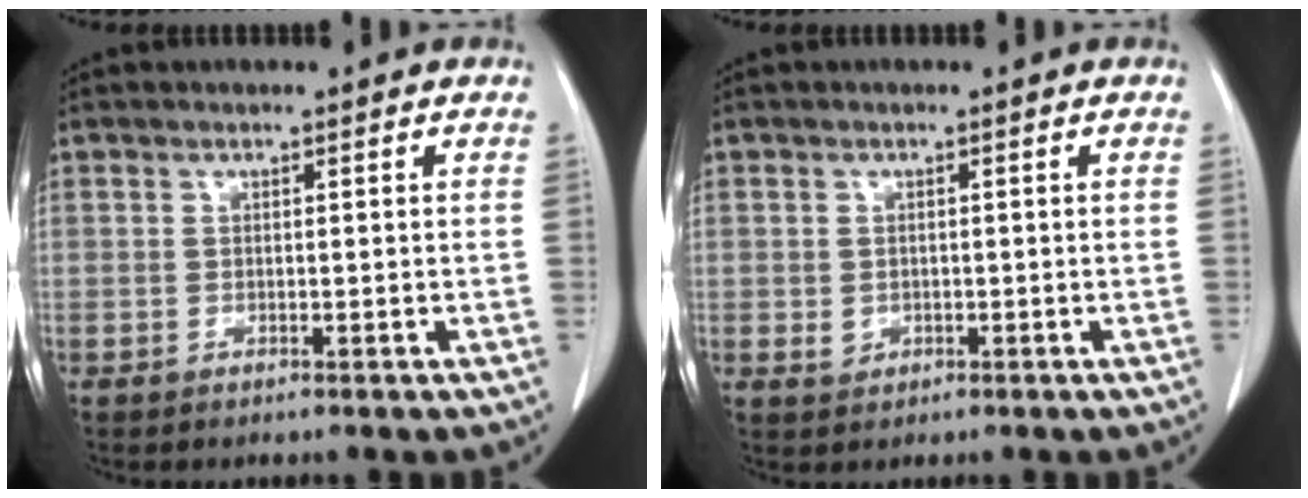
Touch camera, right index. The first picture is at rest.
{"total": 1.8, "force": [-0.1, 1.7, 0.7], "torque": [-0.016, -0.001, 0.006]}